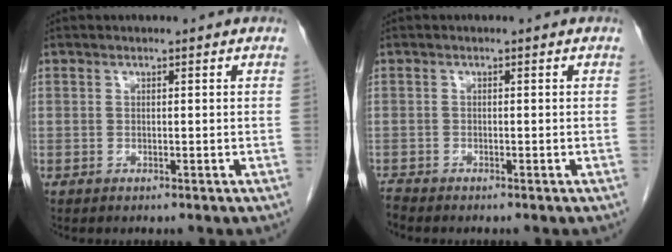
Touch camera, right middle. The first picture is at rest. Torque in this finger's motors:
{"motor_torque": [0.07, -0.27, -0.01, 0.01]}